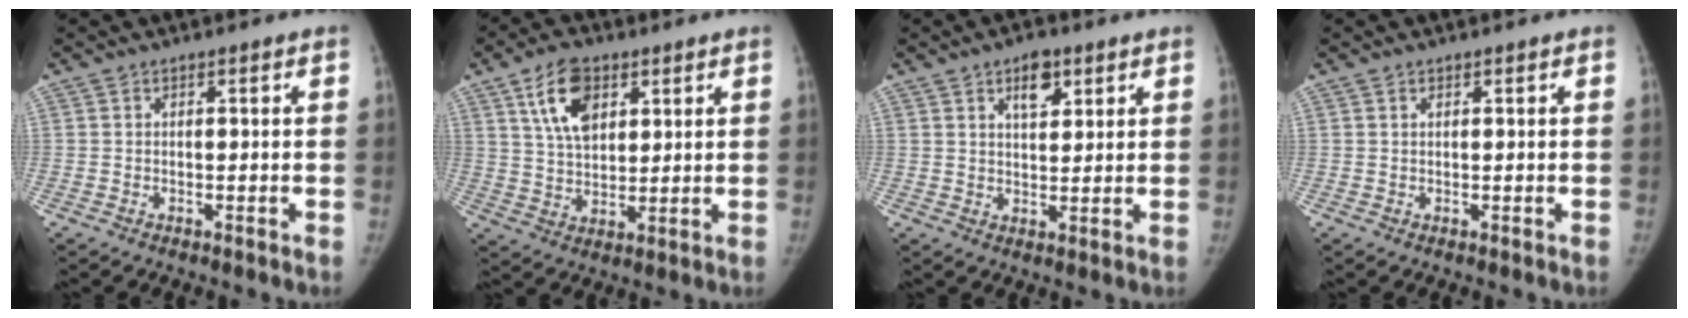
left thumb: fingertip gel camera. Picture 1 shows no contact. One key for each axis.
{"total": 10.0, "fx": 4.7, "fy": 5.9, "fz": 6.6, "tx": -0.095, "ty": -0.018, "tz": 0.088}
{"total": 5.6, "fx": 3.0, "fy": 2.9, "fz": 3.7, "tx": -0.039, "ty": -0.015, "tz": 0.046}
{"total": 0.6, "fx": 0.4, "fy": 0.3, "fz": 0.3, "tx": -0.006, "ty": -0.001, "tz": 0.007}